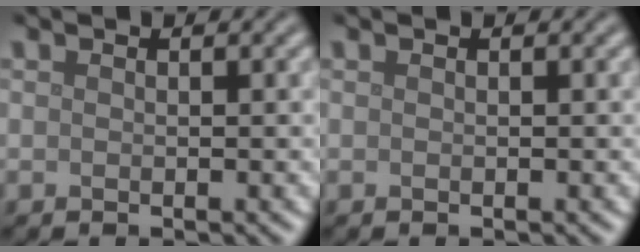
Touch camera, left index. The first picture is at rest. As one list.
[{"total": 0.0}]